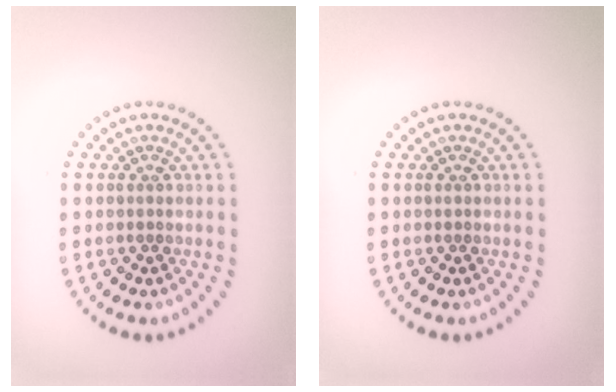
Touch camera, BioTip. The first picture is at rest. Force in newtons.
{"total": 0.0}